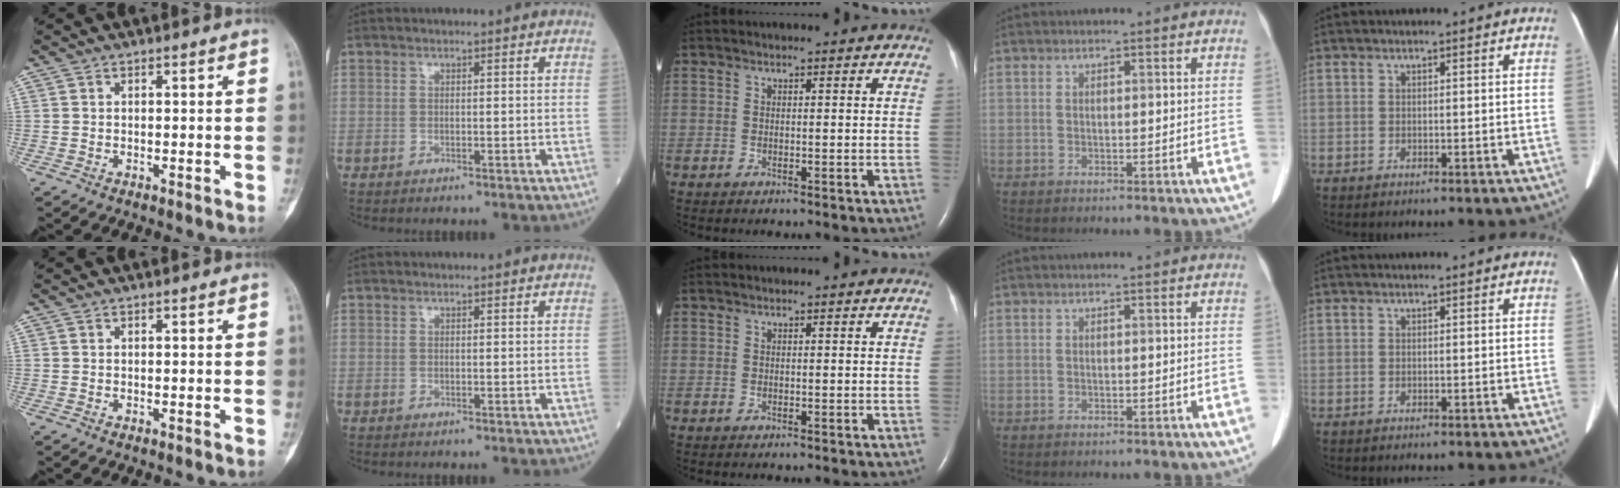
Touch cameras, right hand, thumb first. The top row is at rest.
{}